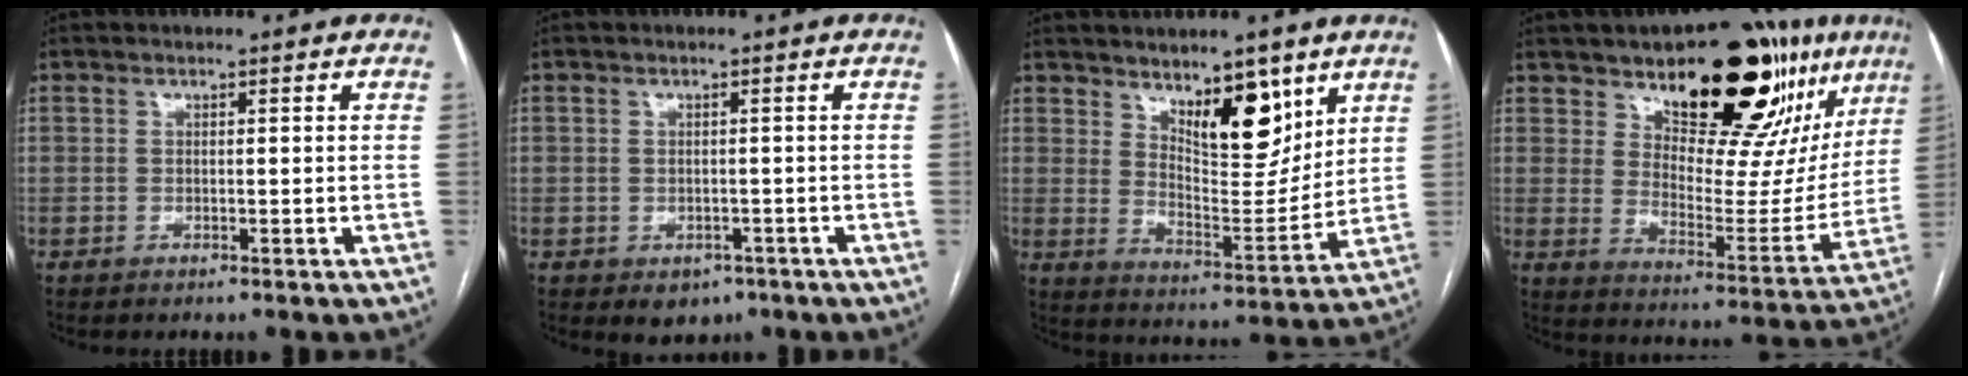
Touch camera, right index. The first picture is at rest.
{"total": 3.3, "force": [-1.4, 2.7, 1.3], "torque": [-0.009, 0.001, -0.005]}
{"total": 11.1, "force": [6.7, 4.0, 7.9], "torque": [-0.126, -0.008, 0.122]}
{"total": 23.8, "force": [15.0, 9.5, 15.8], "torque": [-0.219, -0.015, 0.214]}